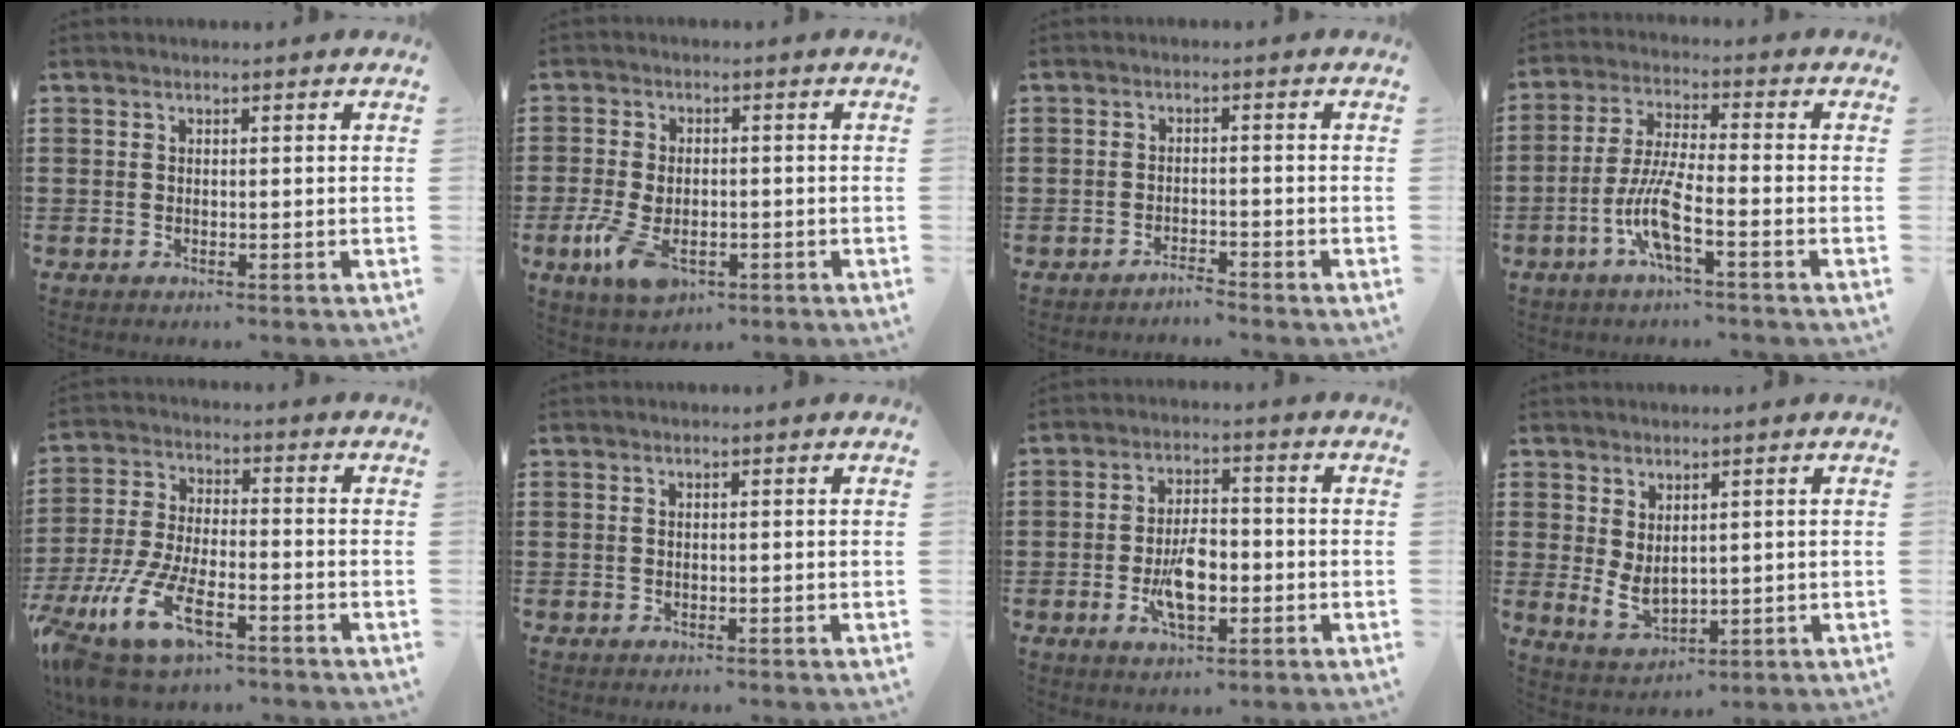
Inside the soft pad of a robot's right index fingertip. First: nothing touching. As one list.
[{"total": 5.5, "force": [-2.1, 2.8, 4.3], "torque": [-0.101, -0.005, -0.042]}, {"total": 1.9, "force": [-1.9, 0.0, 0.0], "torque": [-0.005, 0.004, -0.041]}, {"total": 7.9, "force": [-3.7, 1.1, 6.9], "torque": [-0.161, -0.014, -0.077]}, {"total": 11.8, "force": [-7.2, 4.2, 8.4], "torque": [-0.196, 0.004, -0.140]}, {"total": 0.0}, {"total": 7.3, "force": [-1.8, 3.5, 6.1], "torque": [-0.131, 0.002, -0.036]}, {"total": 3.6, "force": [1.0, 2.1, 2.8], "torque": [-0.062, 0.000, 0.018]}]